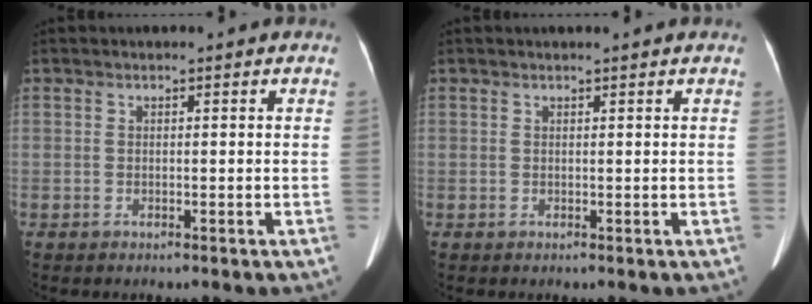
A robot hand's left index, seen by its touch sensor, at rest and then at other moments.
{"total": 1.2, "force": [1.1, -0.1, 0.5], "torque": [-0.007, 0.009, 0.016]}